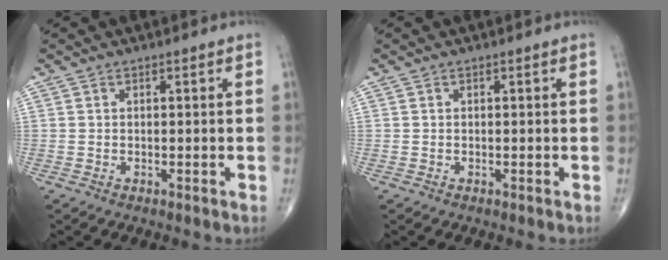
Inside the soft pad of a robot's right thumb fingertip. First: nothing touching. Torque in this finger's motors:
{"motor_torque": [-0.06, -0.12, -0.12, -0.15, 0.02]}